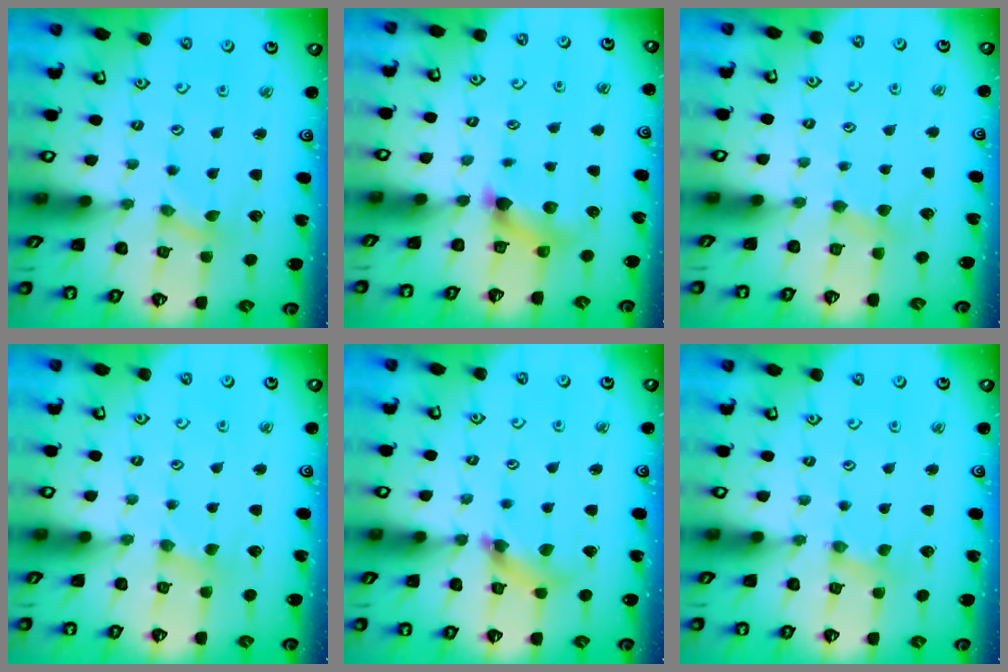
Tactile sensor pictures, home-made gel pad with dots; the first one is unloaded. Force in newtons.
{"total": 7.1, "press": 7.0, "slide": 0.7}
{"total": 2.6, "press": 2.5, "slide": 0.4}
{"total": 1.7, "press": 1.7, "slide": 0.4}
{"total": 5.9, "press": 5.9, "slide": 0.5}
{"total": 0.0}